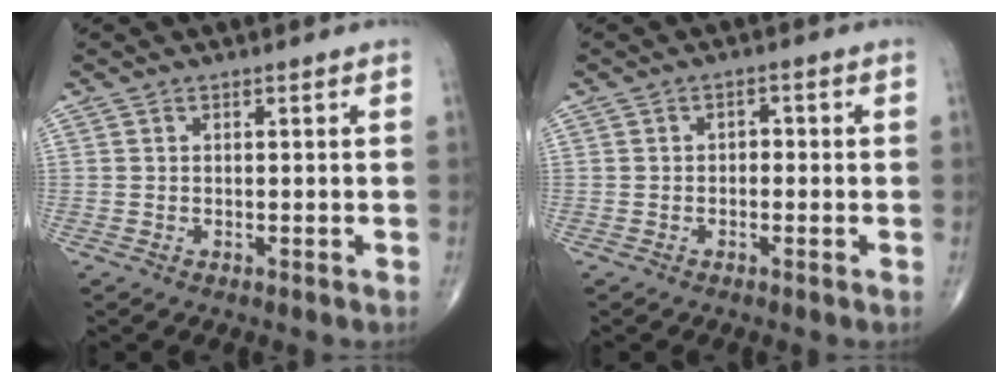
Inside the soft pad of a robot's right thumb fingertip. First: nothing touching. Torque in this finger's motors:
{"motor_torque": [-0.11, 0.04, 0.15, 0.24, 0.03]}